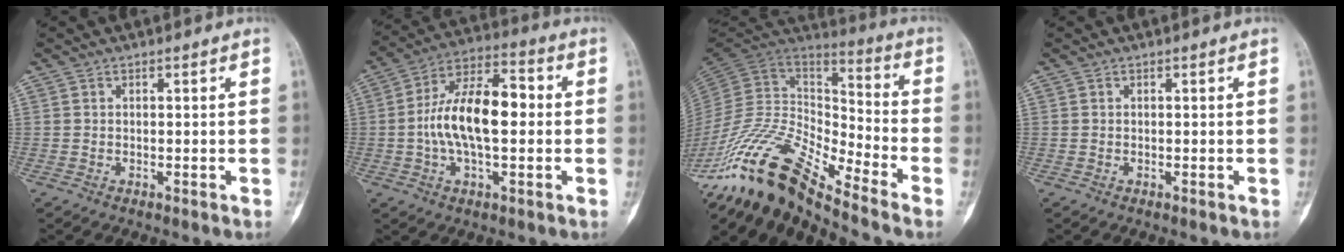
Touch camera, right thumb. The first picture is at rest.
{"total": 15.5, "force": [-0.3, 7.5, 13.6], "torque": [-0.236, 0.033, -0.014]}
{"total": 19.3, "force": [-14.6, 4.3, 11.9], "torque": [-0.225, 0.085, -0.278]}
{"total": 0.0}